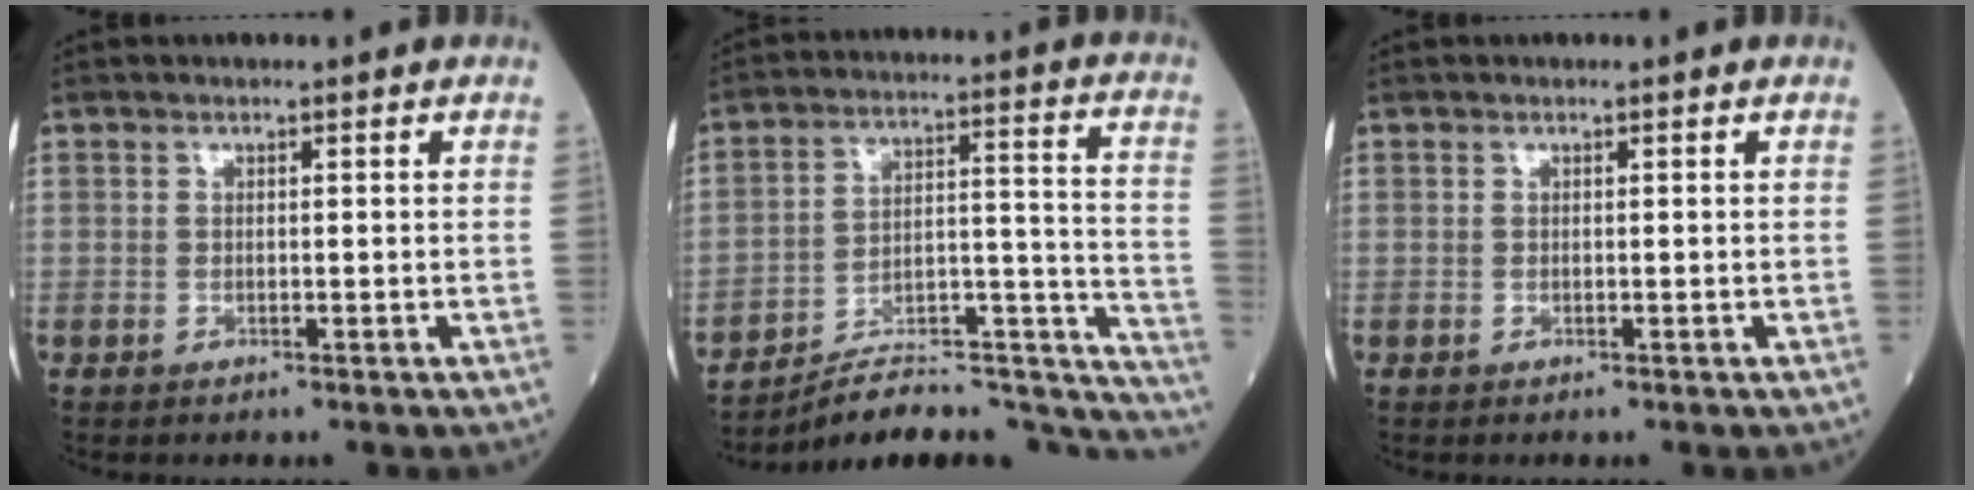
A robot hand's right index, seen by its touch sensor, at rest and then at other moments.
{"total": 23.1, "force": [-21.1, 4.3, 8.3], "torque": [-0.048, 0.056, -0.297]}
{"total": 0.0}